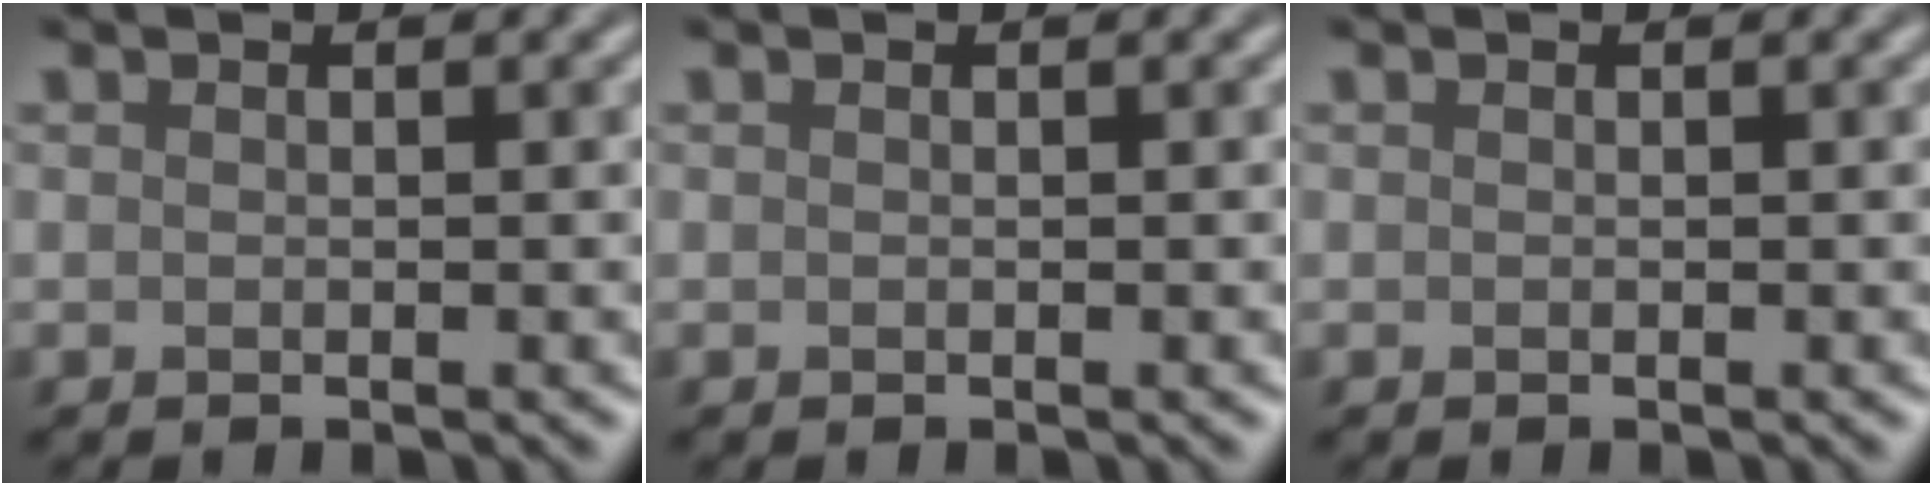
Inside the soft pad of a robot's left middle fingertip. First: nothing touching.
{"total": 0.0}
{"total": 0.0}